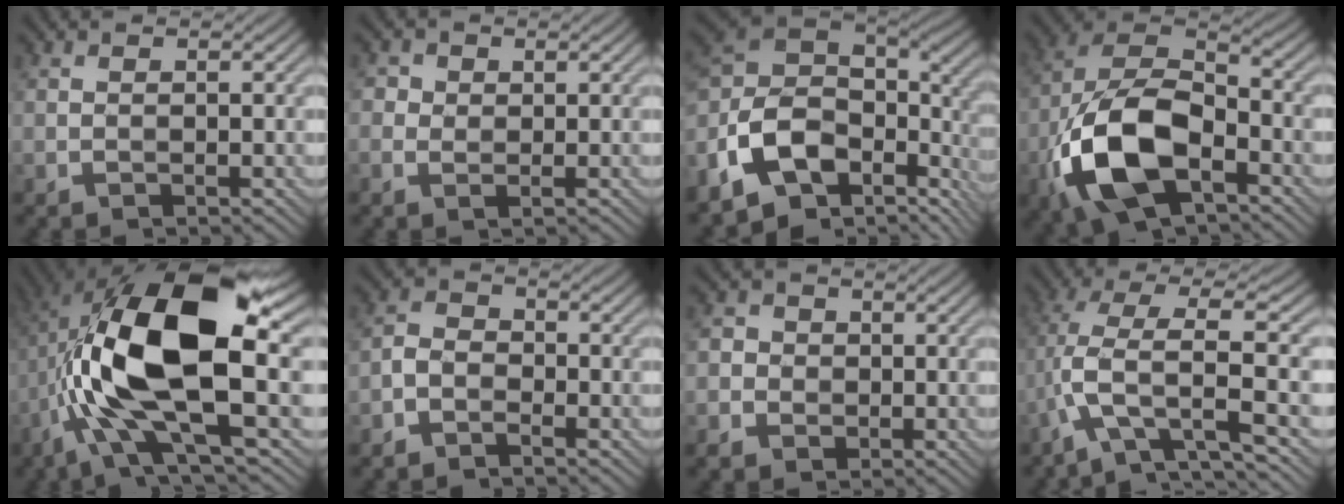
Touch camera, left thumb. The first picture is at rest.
{"total": 2.3, "force": [0.5, 2.0, 0.9], "torque": [-0.029, 0.004, 0.009]}
{"total": 14.1, "force": [-3.6, 8.4, 10.8], "torque": [-0.267, -0.002, -0.064]}
{"total": 15.3, "force": [-6.1, 8.5, 11.1], "torque": [-0.260, -0.020, -0.124]}
{"total": 16.3, "force": [-0.6, 6.6, 14.9], "torque": [-0.299, 0.021, -0.017]}
{"total": 3.0, "force": [-2.0, 1.9, 1.2], "torque": [-0.033, 0.006, -0.048]}
{"total": 3.6, "force": [-0.7, 3.4, 0.8], "torque": [-0.025, 0.002, -0.024]}
{"total": 8.2, "force": [-2.2, 2.2, 7.6], "torque": [-0.160, 0.019, -0.057]}